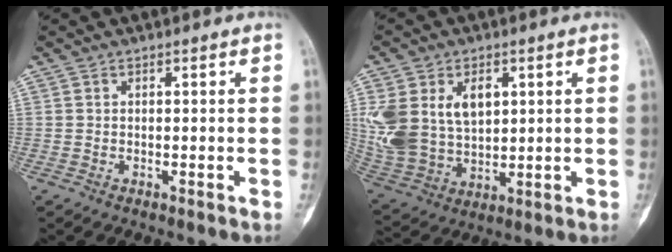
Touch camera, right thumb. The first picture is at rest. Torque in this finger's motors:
{"motor_torque": [-0.34, 1.94, 0.31, -0.05, 0.10]}